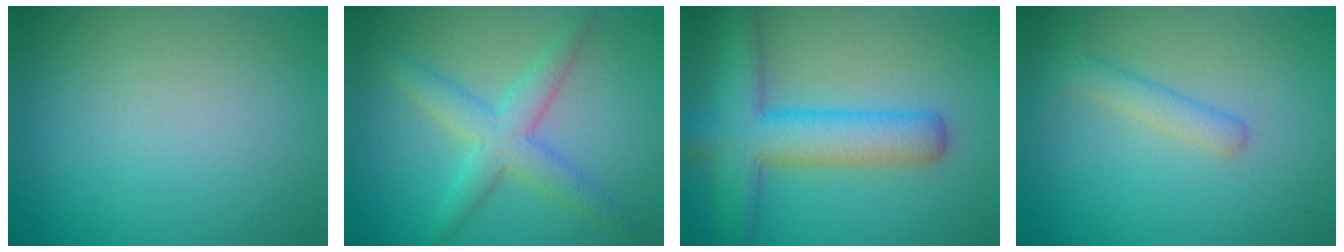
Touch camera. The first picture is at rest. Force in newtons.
{"total": 4.3, "press": 4.3, "slide": 0.1}
{"total": 6.8, "press": 6.8, "slide": 0.4}
{"total": 2.0, "press": 2.0, "slide": 0.1}